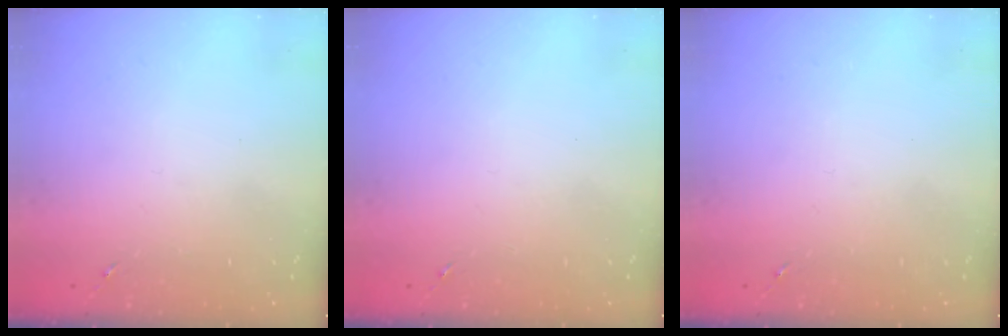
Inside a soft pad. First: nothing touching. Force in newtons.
{"total": 0.0}
{"total": 0.0}